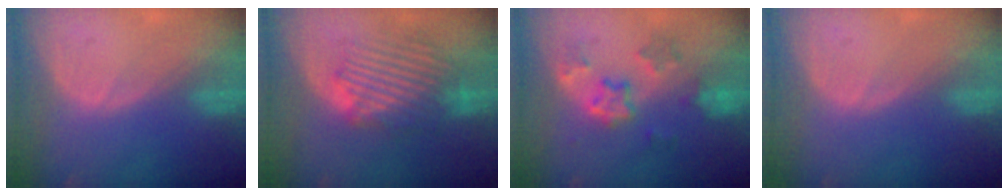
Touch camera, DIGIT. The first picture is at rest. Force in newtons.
{"total": 8.5, "press": 8.1, "slide": 2.6}
{"total": 6.1, "press": 6.0, "slide": 1.1}
{"total": 0.0}